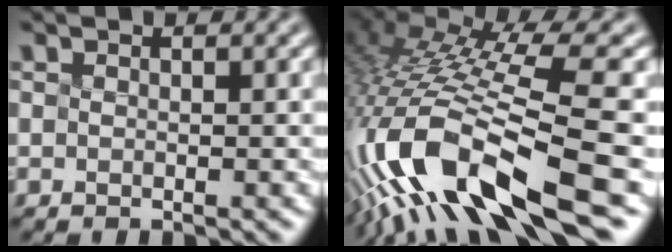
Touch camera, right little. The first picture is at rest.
{"total": 13.3, "force": [-7.5, 3.3, 10.5], "torque": [-0.246, -0.009, -0.092]}